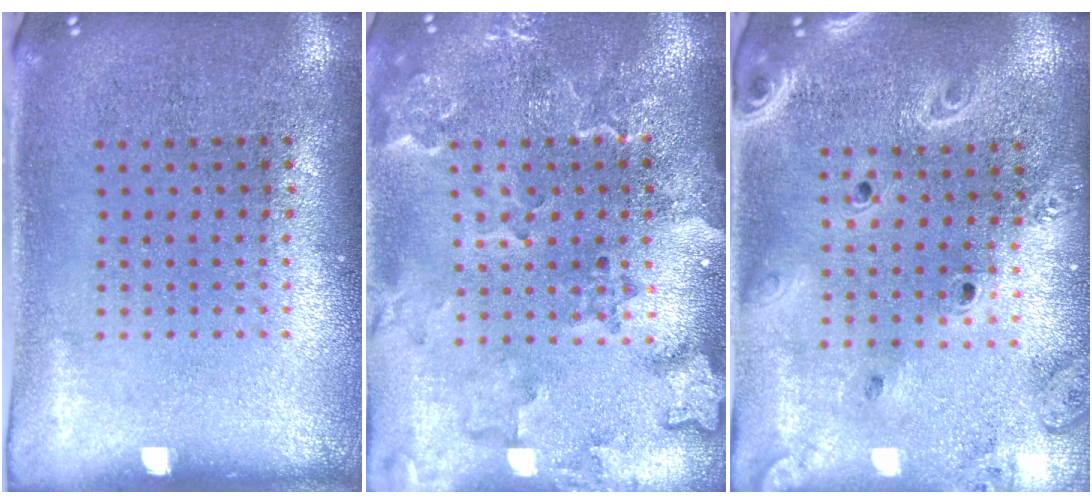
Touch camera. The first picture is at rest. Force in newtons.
{"total": 2.6, "press": 2.3, "slide": 1.1}
{"total": 2.4, "press": 2.1, "slide": 1.2}